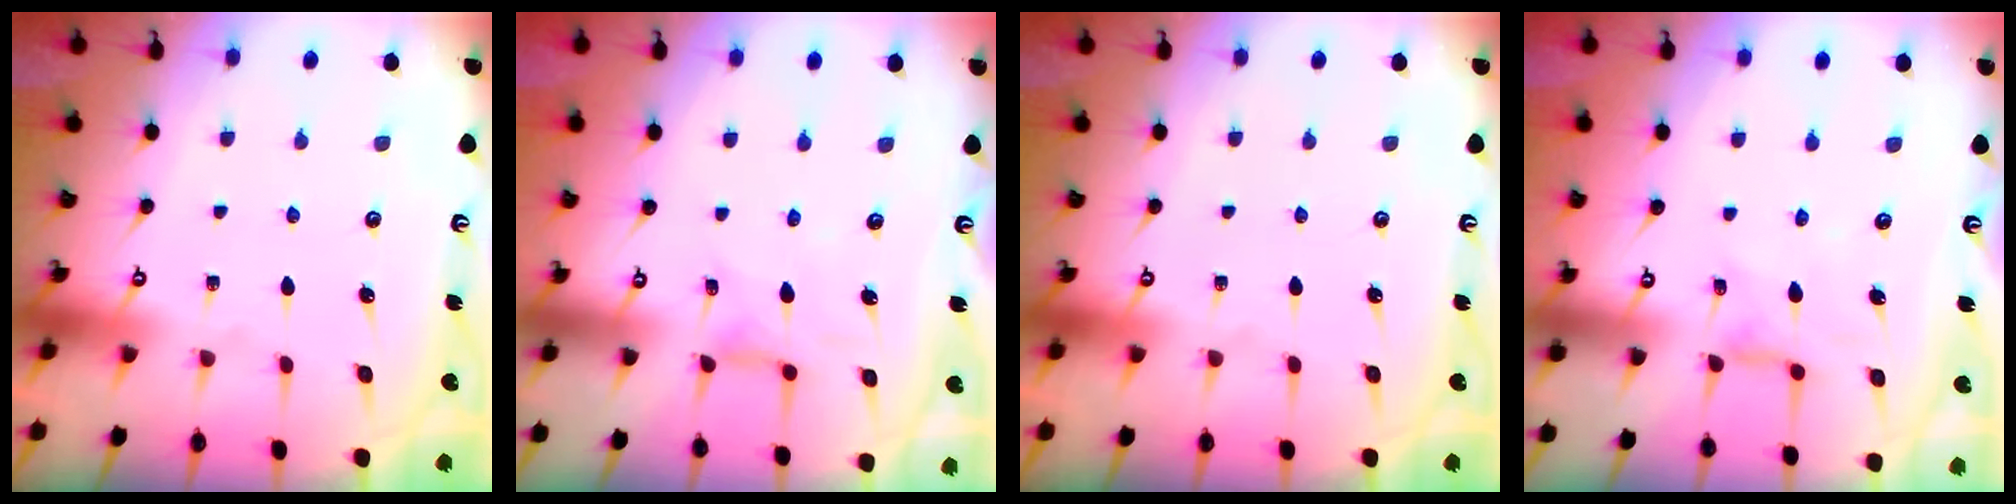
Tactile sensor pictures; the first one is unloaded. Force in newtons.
{"total": 2.1, "press": 2.0, "slide": 0.4}
{"total": 0.0}
{"total": 2.9, "press": 2.9, "slide": 0.4}